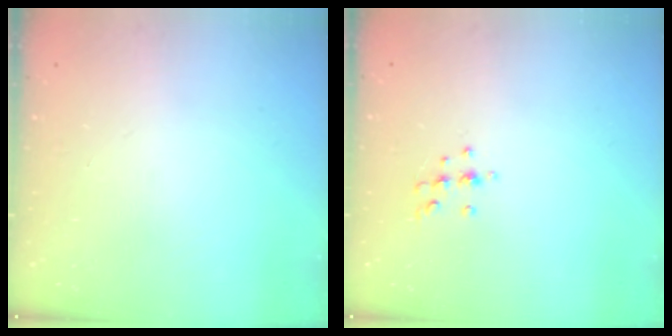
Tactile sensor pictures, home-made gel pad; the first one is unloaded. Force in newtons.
{"total": 7.0, "press": 7.0, "slide": 0.6}